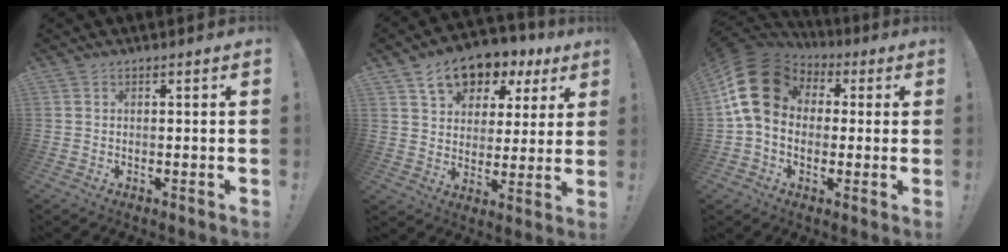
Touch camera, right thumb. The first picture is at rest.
{"total": 12.5, "force": [7.7, 8.0, 5.7], "torque": [-0.083, -0.046, 0.141]}
{"total": 16.6, "force": [3.0, 12.8, 10.1], "torque": [-0.175, 0.009, 0.061]}